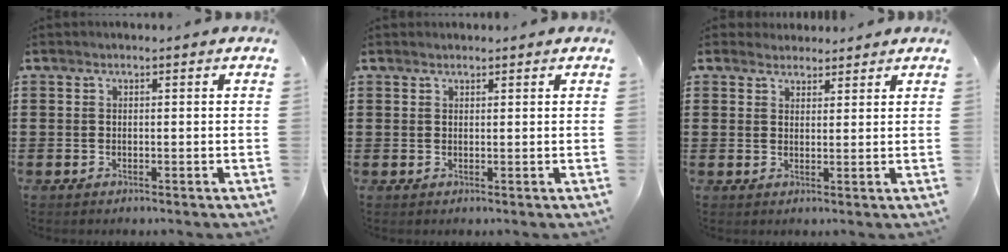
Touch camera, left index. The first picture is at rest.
{"total": 0.7, "force": [0.7, 0.2, 0.1], "torque": [-0.003, 0.000, 0.014]}
{"total": 2.5, "force": [2.3, 1.0, -0.1], "torque": [-0.006, 0.002, 0.044]}